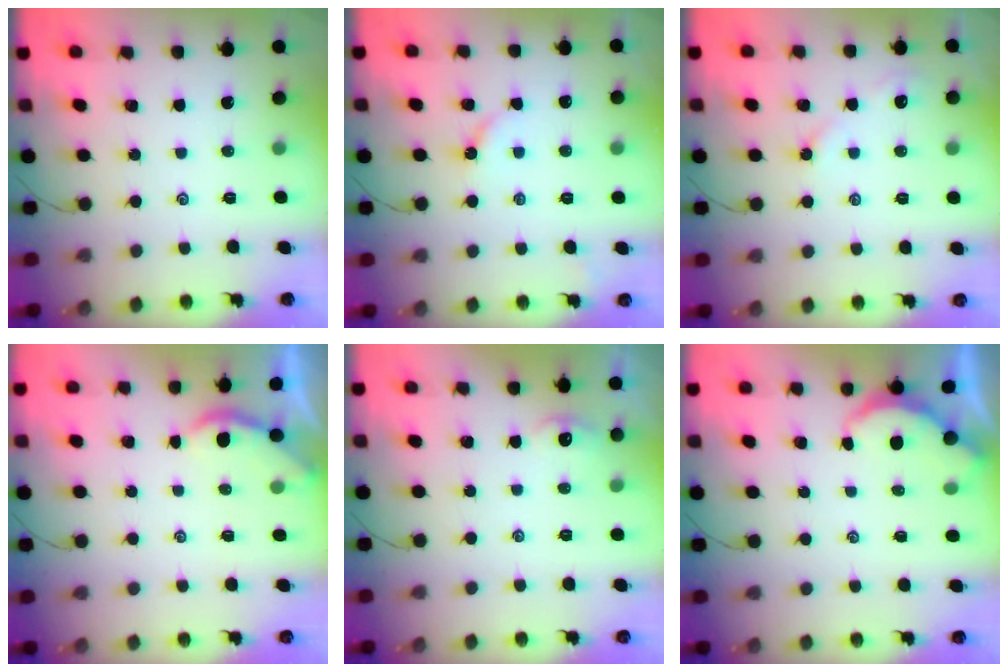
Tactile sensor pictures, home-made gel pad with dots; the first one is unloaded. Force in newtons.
{"total": 3.3, "press": 3.2, "slide": 0.5}
{"total": 2.4, "press": 2.4, "slide": 0.6}
{"total": 1.9, "press": 1.9, "slide": 0.4}
{"total": 2.7, "press": 2.7, "slide": 0.3}
{"total": 2.7, "press": 2.7, "slide": 0.3}